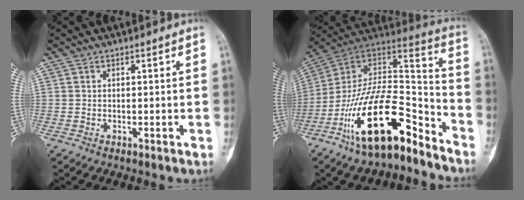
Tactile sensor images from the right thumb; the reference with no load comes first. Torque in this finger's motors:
{"motor_torque": [0.58, 0.78, 1.99, -0.78, 0.18]}